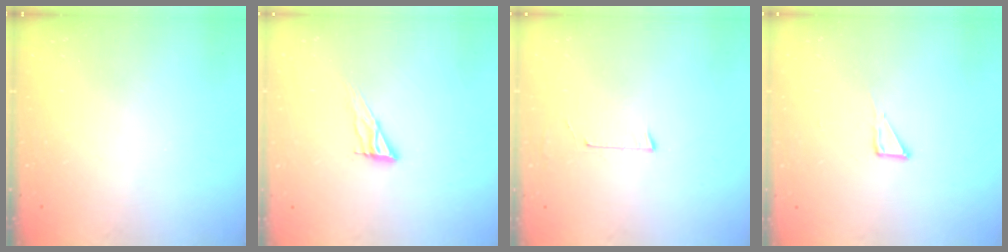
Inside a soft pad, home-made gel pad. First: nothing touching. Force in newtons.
{"total": 7.5, "press": 7.5, "slide": 0.3}
{"total": 3.2, "press": 3.2, "slide": 0.2}
{"total": 3.6, "press": 3.6, "slide": 0.3}